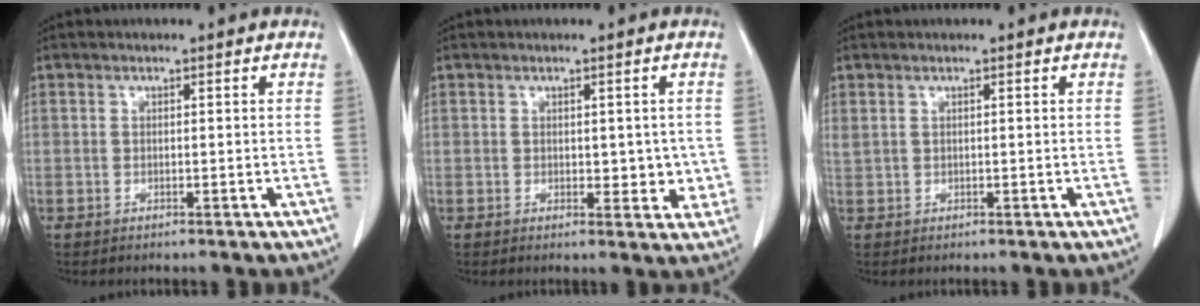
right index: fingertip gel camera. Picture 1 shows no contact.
{"total": 3.9, "force": [0.1, 2.4, 3.1], "torque": [-0.023, -0.003, 0.005]}
{"total": 1.0, "force": [0.7, 0.4, 0.5], "torque": [-0.023, 0.017, 0.022]}